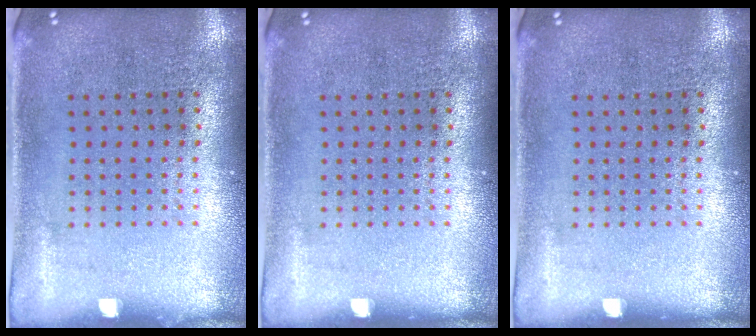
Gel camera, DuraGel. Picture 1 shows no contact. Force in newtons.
{"total": 0.0}
{"total": 0.0}